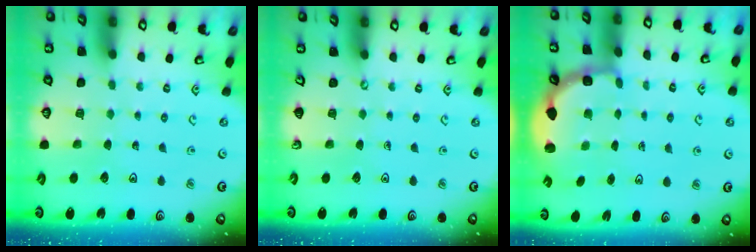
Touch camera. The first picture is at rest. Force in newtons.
{"total": 0.0}
{"total": 3.4, "press": 3.1, "slide": 1.4}